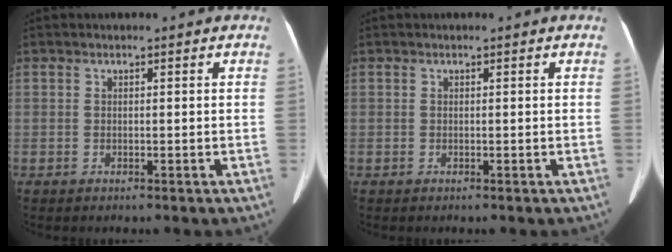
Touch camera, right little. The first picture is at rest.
{"total": 0.0}